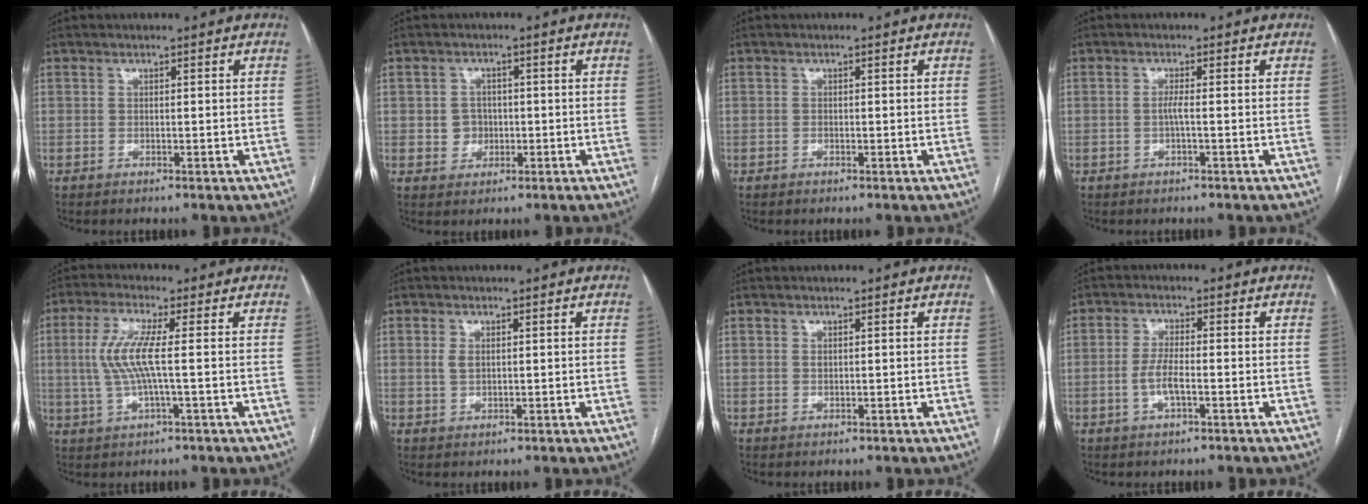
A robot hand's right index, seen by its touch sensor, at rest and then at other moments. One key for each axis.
{"total": 3.0, "fx": -0.3, "fy": 2.9, "fz": 0.8, "tx": -0.005, "ty": 0.007, "tz": -0.001}
{"total": 0.0}
{"total": 1.4, "fx": -0.3, "fy": -0.1, "fz": 1.3, "tx": -0.026, "ty": 0.001, "tz": -0.007}
{"total": 7.1, "fx": 0.4, "fy": 0.8, "fz": 7.1, "tx": -0.157, "ty": 0.008, "tz": 0.006}
{"total": 1.8, "fx": 0.4, "fy": 1.1, "fz": 1.4, "tx": -0.028, "ty": 0.001, "tz": 0.009}
{"total": 0.6, "fx": 0.2, "fy": 0.4, "fz": 0.4, "tx": -0.006, "ty": 0.000, "tz": 0.004}
{"total": 3.8, "fx": -1.2, "fy": 0.8, "fz": 3.5, "tx": -0.076, "ty": -0.001, "tz": -0.022}